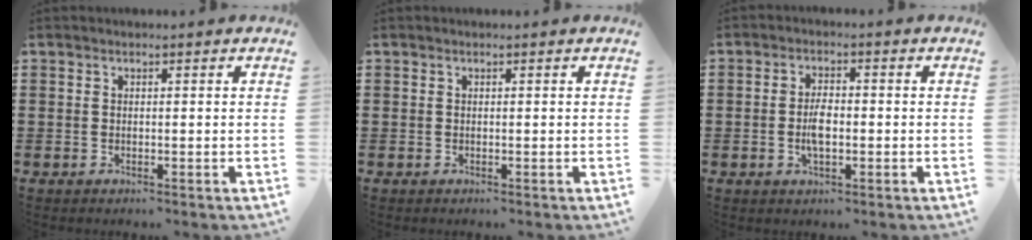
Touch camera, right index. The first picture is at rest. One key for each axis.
{"total": 0.0}
{"total": 3.8, "fx": -0.6, "fy": 1.6, "fz": 3.3, "tx": -0.076, "ty": -0.001, "tz": -0.015}